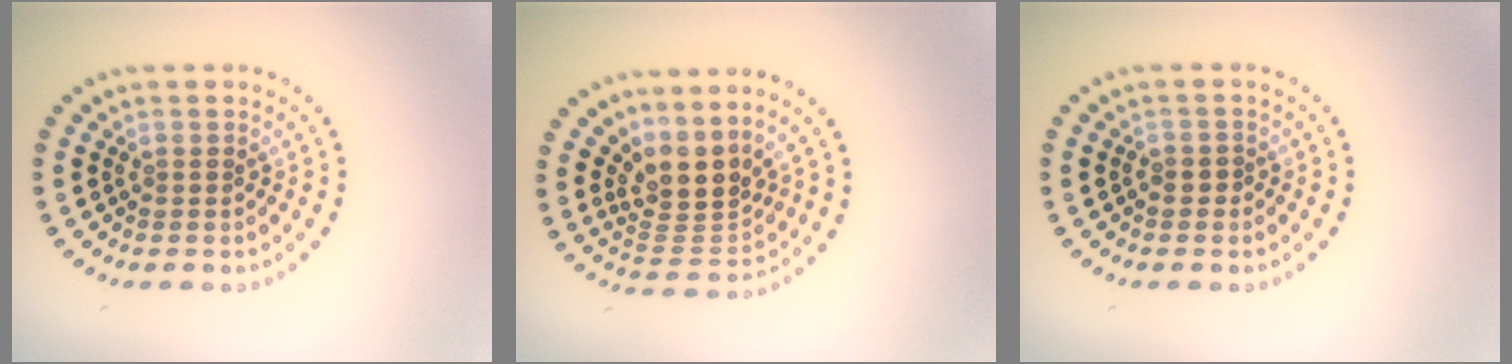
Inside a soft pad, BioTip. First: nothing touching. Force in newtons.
{"total": 3.9, "press": 2.8, "slide": 2.8}
{"total": 0.8, "press": 0.5, "slide": 0.6}